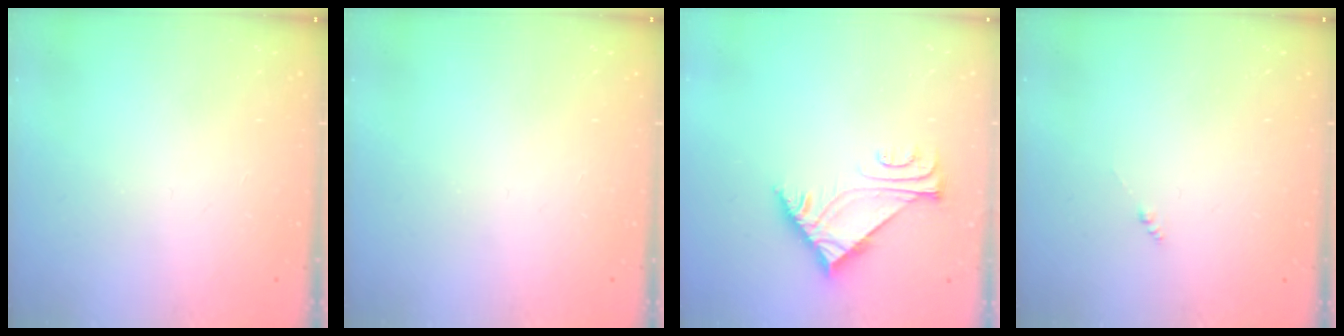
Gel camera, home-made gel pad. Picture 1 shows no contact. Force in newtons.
{"total": 0.0}
{"total": 5.4, "press": 5.3, "slide": 1.0}
{"total": 0.0}